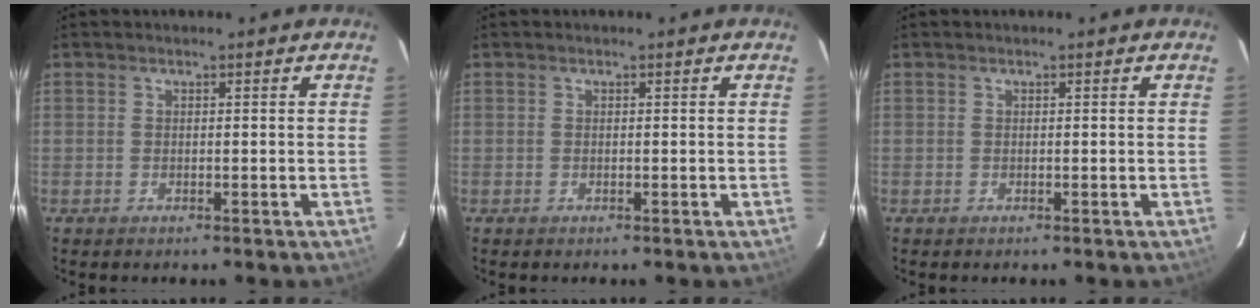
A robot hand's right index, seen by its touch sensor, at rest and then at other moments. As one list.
[{"total": 0.0}, {"total": 0.0}]